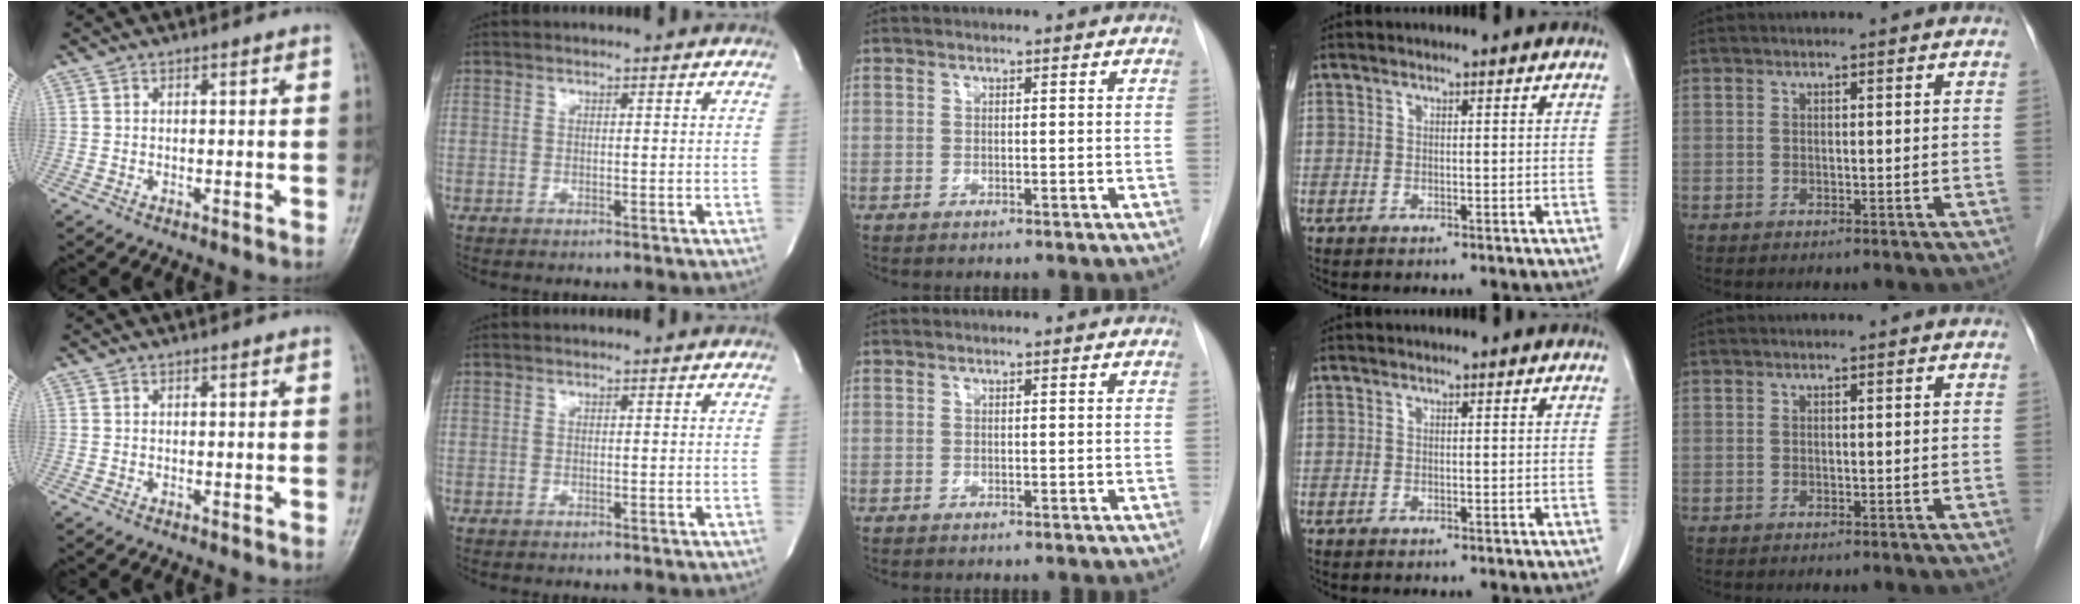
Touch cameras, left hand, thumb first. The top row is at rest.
{}